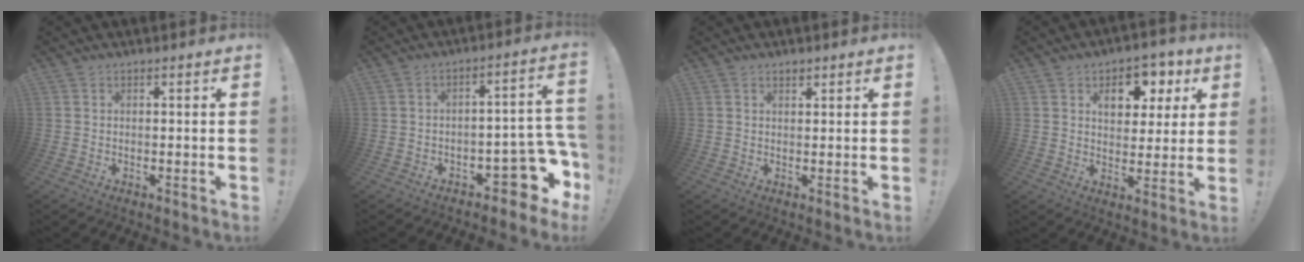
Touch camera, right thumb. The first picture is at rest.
{"total": 12.1, "force": [-5.9, 5.4, 9.0], "torque": [-0.089, 0.032, -0.087]}
{"total": 1.2, "force": [1.0, 0.7, 0.3], "torque": [0.006, -0.008, 0.016]}
{"total": 9.8, "force": [4.5, 6.7, 5.5], "torque": [-0.061, -0.022, 0.078]}